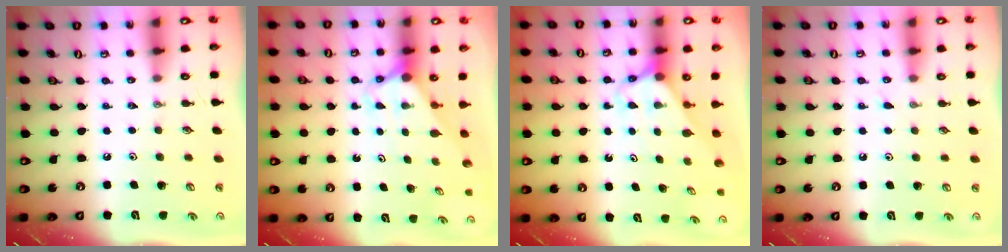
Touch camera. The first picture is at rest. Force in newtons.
{"total": 2.9, "press": 2.9, "slide": 0.0}
{"total": 2.8, "press": 2.8, "slide": 0.1}
{"total": 3.3, "press": 3.2, "slide": 0.3}